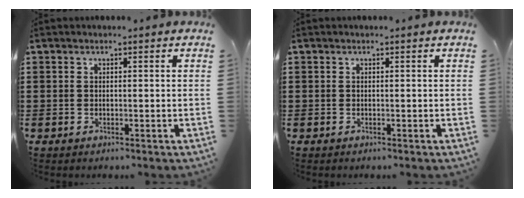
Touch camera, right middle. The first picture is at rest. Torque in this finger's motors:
{"motor_torque": [0.40, -0.21, 0.08, 0.01]}